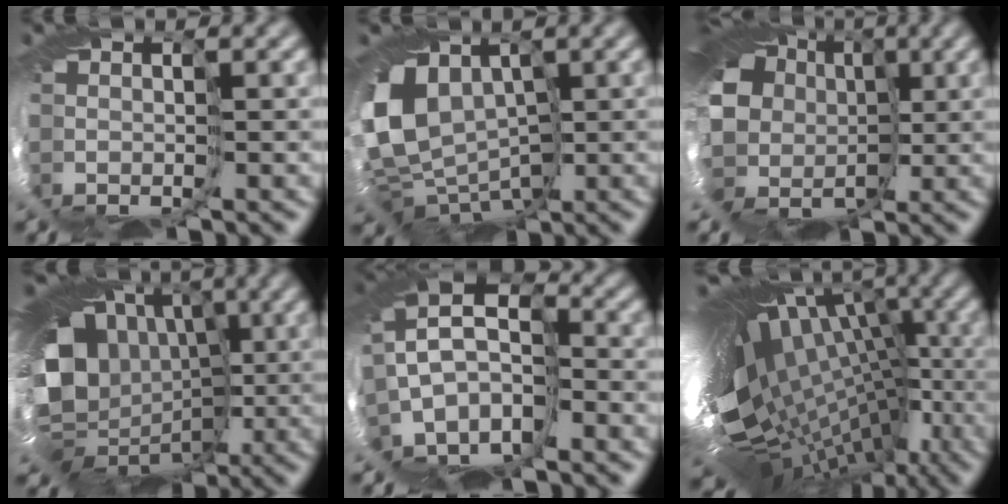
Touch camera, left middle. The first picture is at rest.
{"total": 9.4, "force": [0.9, 7.6, 5.5], "torque": [-0.126, -0.014, 0.026]}
{"total": 13.5, "force": [0.8, 11.3, 7.3], "torque": [-0.160, -0.019, 0.017]}
{"total": 15.7, "force": [0.8, 13.3, 8.2], "torque": [-0.166, -0.005, 0.022]}
{"total": 9.3, "force": [-1.9, 6.6, 6.2], "torque": [-0.130, 0.007, -0.025]}
{"total": 16.7, "force": [-1.4, 9.3, 13.8], "torque": [-0.228, 0.018, 0.018]}